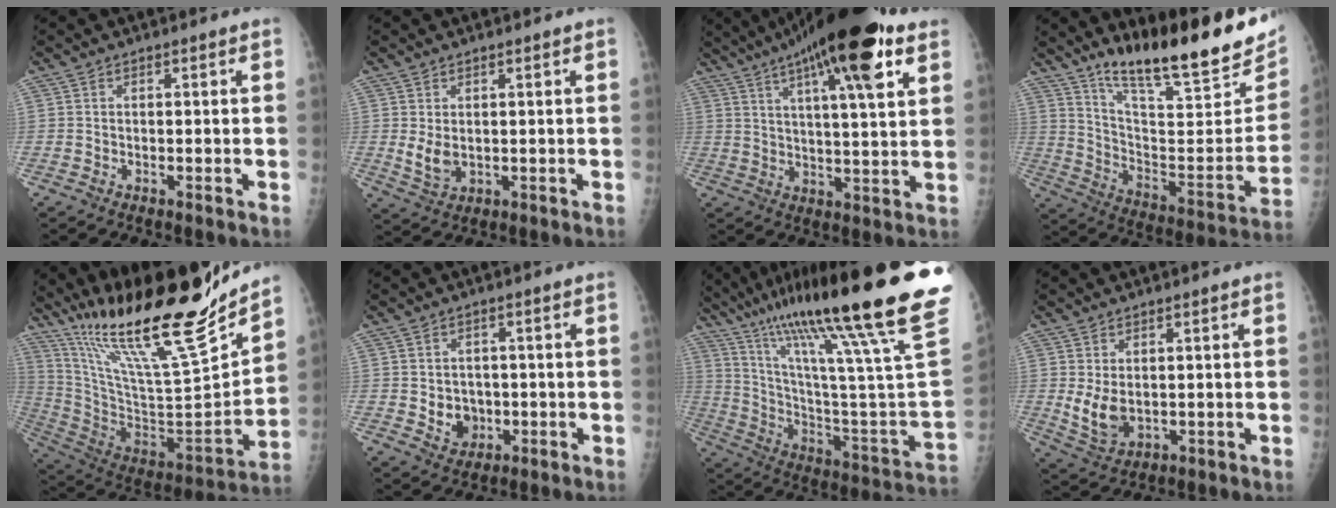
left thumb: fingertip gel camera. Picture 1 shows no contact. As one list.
[{"total": 3.8, "force": [0.6, 2.3, 2.9], "torque": [-0.047, -0.013, 0.022]}, {"total": 21.3, "force": [11.8, 4.6, 17.1], "torque": [-0.269, -0.010, 0.181]}, {"total": 25.8, "force": [18.7, 5.6, 16.9], "torque": [-0.228, -0.094, 0.296]}, {"total": 28.1, "force": [22.4, 3.1, 16.7], "torque": [-0.261, -0.118, 0.388]}, {"total": 4.8, "force": [-0.5, 4.2, 2.3], "torque": [-0.013, 0.003, 0.003]}, {"total": 38.2, "force": [25.7, 3.0, 28.1], "torque": [-0.381, -0.096, 0.404]}, {"total": 5.0, "force": [0.7, 3.1, 3.9], "torque": [-0.064, -0.015, 0.026]}]